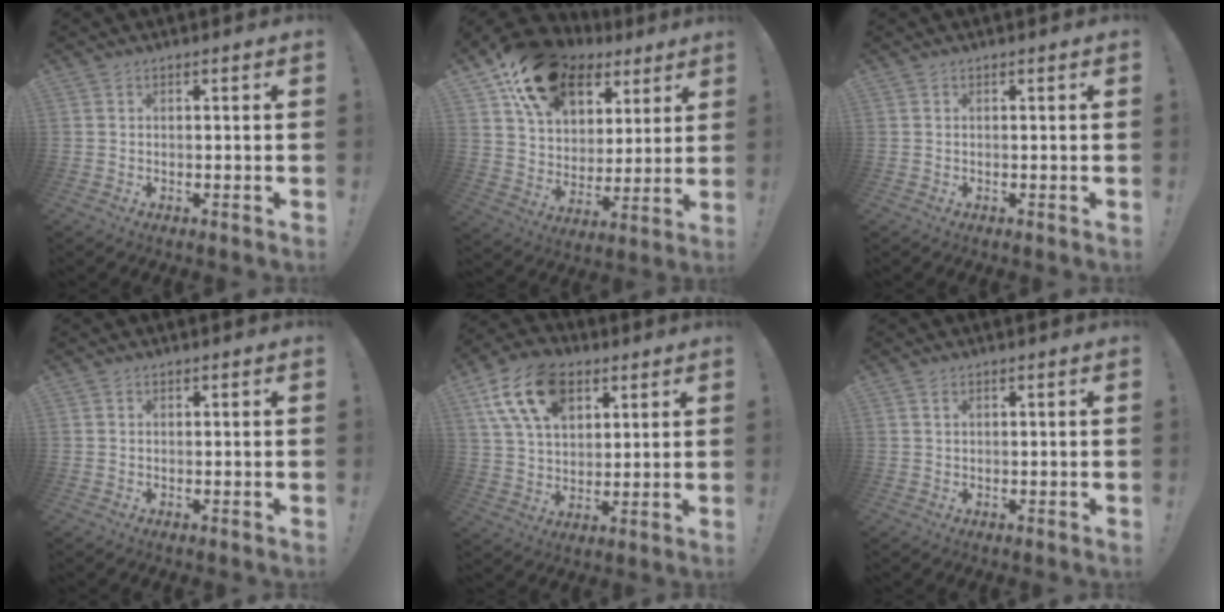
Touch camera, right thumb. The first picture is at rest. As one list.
[{"total": 20.5, "force": [12.5, 13.0, 9.8], "torque": [-0.151, -0.069, 0.233]}, {"total": 0.0}, {"total": 0.0}, {"total": 17.4, "force": [8.4, 11.1, 10.5], "torque": [-0.182, -0.028, 0.157]}, {"total": 1.0, "force": [0.6, 0.4, 0.6], "torque": [-0.007, -0.002, 0.010]}]